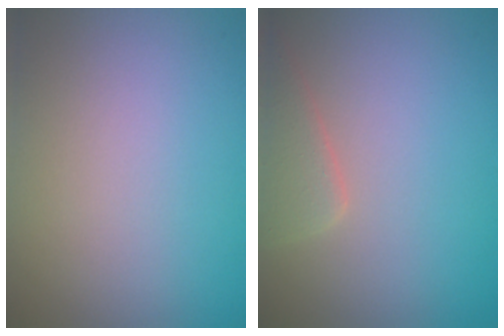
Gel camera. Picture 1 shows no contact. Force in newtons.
{"total": 2.6, "press": 2.6, "slide": 0.3}